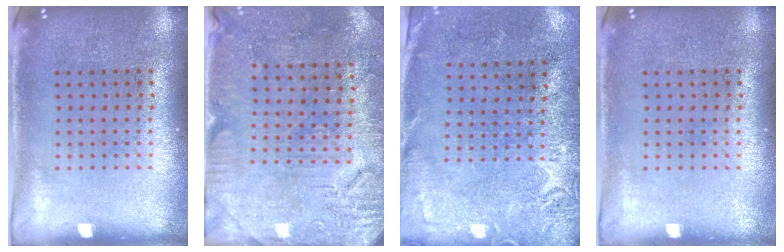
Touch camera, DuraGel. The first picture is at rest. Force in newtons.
{"total": 3.0, "press": 2.8, "slide": 0.9}
{"total": 2.8, "press": 2.4, "slide": 1.4}
{"total": 0.0}